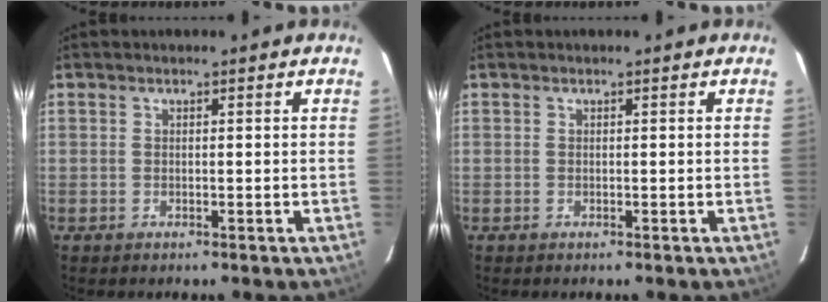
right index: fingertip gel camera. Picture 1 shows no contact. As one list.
[{"total": 0.0}]